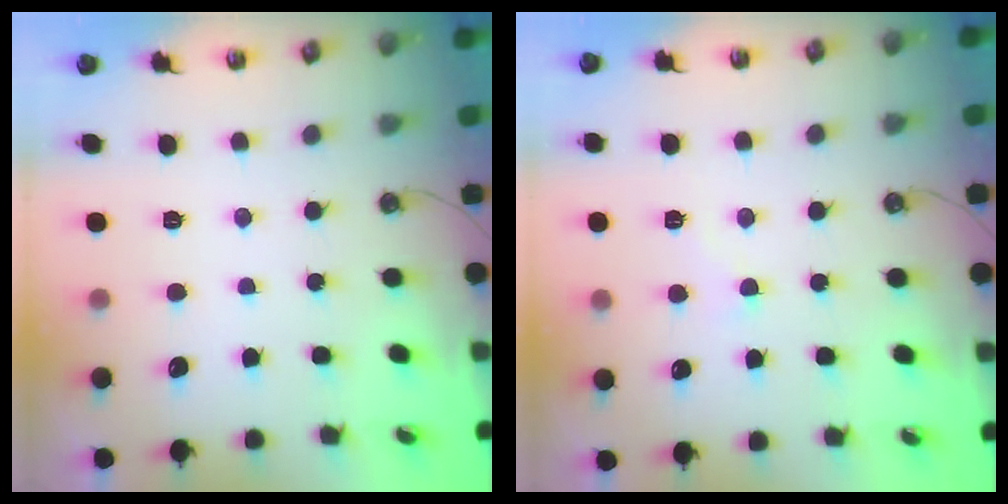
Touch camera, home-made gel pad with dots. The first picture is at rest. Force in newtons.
{"total": 2.9, "press": 2.9, "slide": 0.5}